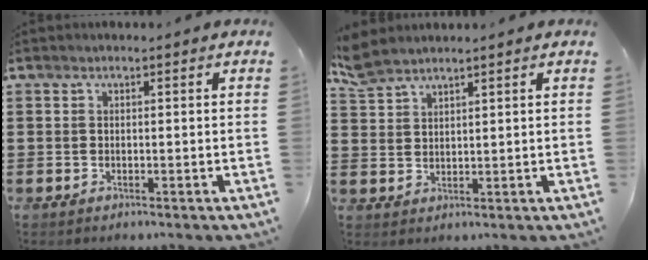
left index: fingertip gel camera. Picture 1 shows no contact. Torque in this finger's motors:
{"motor_torque": [0.50, 0.45, 0.21, 0.03]}